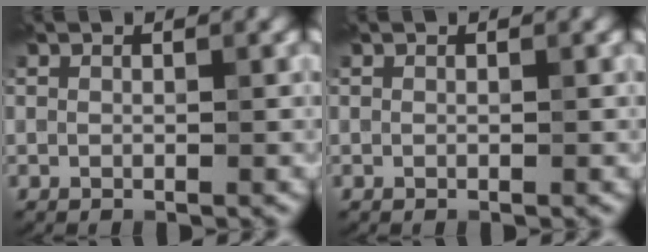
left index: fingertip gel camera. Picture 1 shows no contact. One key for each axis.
{"total": 0.0}